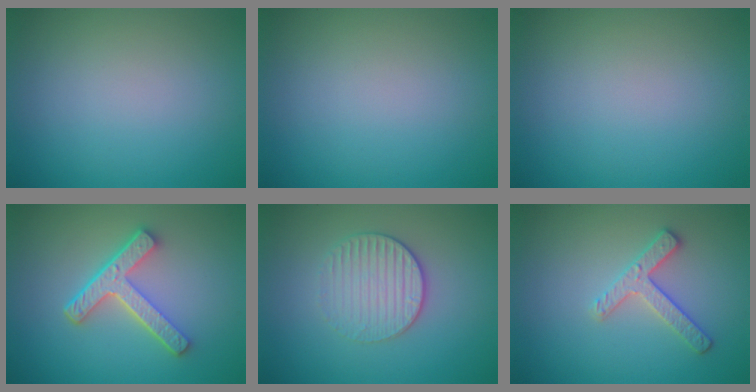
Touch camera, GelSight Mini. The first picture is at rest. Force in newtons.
{"total": 0.0}
{"total": 0.0}
{"total": 5.0, "press": 3.7, "slide": 3.3}
{"total": 3.1, "press": 2.8, "slide": 1.2}
{"total": 2.5, "press": 2.4, "slide": 0.8}